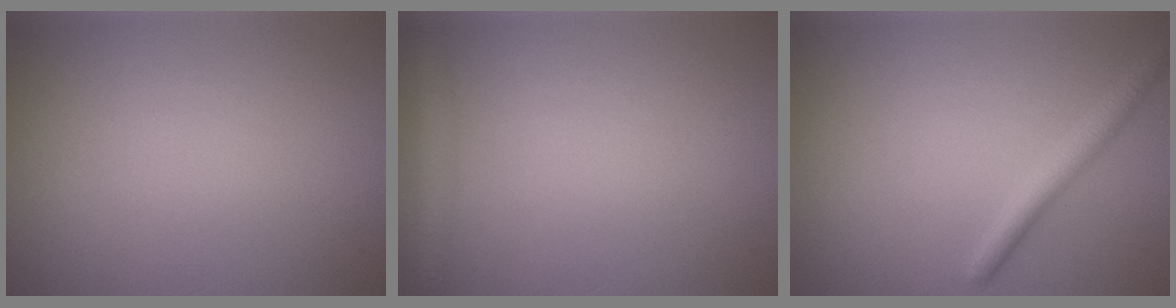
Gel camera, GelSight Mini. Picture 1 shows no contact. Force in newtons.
{"total": 2.1, "press": 2.1, "slide": 0.1}
{"total": 2.1, "press": 2.1, "slide": 0.2}